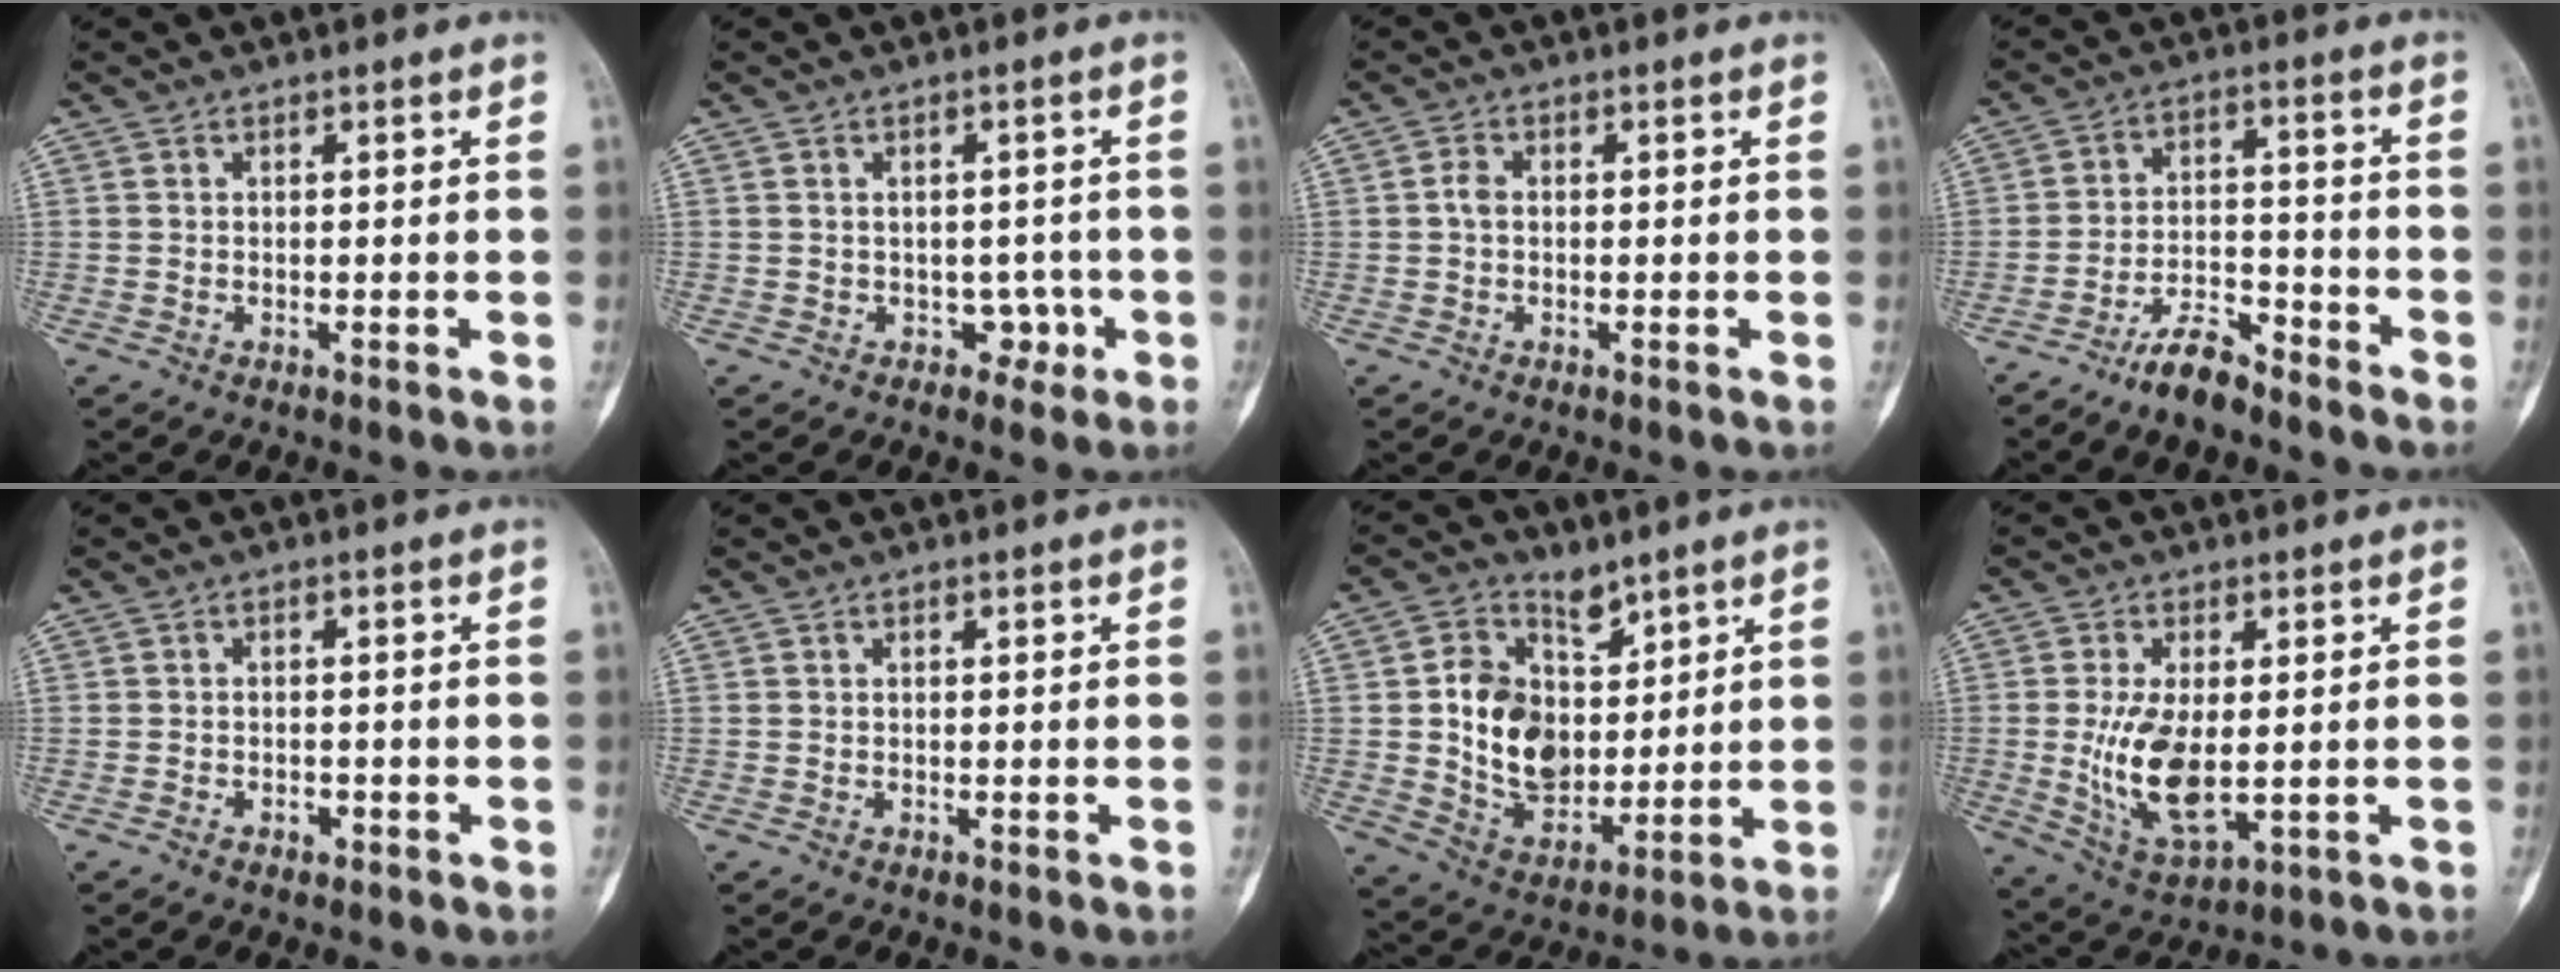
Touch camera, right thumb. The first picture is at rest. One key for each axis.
{"total": 3.1, "fx": -1.0, "fy": 2.7, "fz": 1.2, "tx": 0.015, "ty": 0.011, "tz": -0.012}
{"total": 1.9, "fx": 0.0, "fy": 1.4, "fz": 1.3, "tx": -0.021, "ty": 0.003, "tz": -0.005}
{"total": 7.6, "fx": -6.3, "fy": 2.4, "fz": 3.6, "tx": -0.052, "ty": 0.046, "tz": -0.117}
{"total": 1.5, "fx": -0.9, "fy": 1.1, "fz": 0.6, "tx": -0.003, "ty": 0.007, "tz": -0.013}
{"total": 0.0}
{"total": 13.8, "fx": 4.1, "fy": 10.3, "fz": 8.1, "tx": -0.100, "ty": -0.027, "tz": 0.088}
{"total": 11.7, "fx": -0.4, "fy": 5.9, "fz": 10.1, "tx": -0.188, "ty": -0.017, "tz": 0.008}